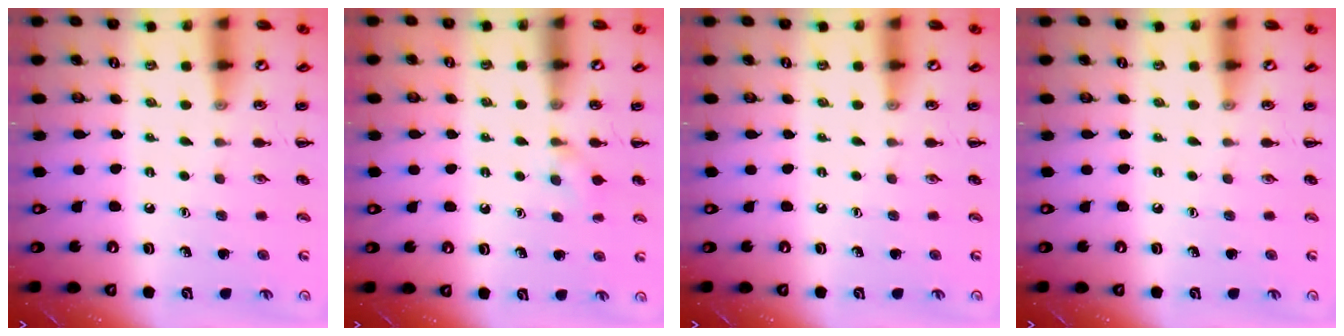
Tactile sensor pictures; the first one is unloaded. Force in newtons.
{"total": 3.7, "press": 3.4, "slide": 1.4}
{"total": 0.0}
{"total": 0.0}